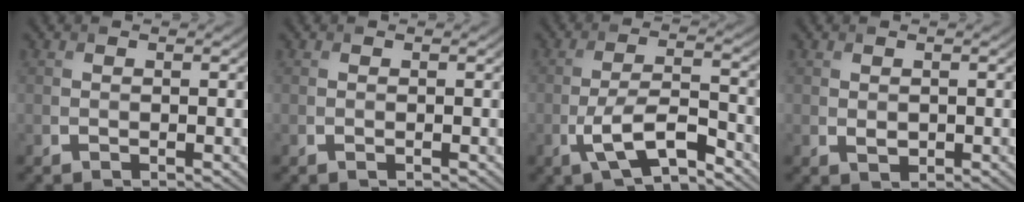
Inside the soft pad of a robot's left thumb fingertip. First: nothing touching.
{"total": 0.0}
{"total": 6.8, "force": [-3.7, 2.1, 5.3], "torque": [-0.110, 0.003, -0.073]}
{"total": 0.8, "force": [0.1, 0.6, 0.5], "torque": [-0.011, -0.006, 0.007]}